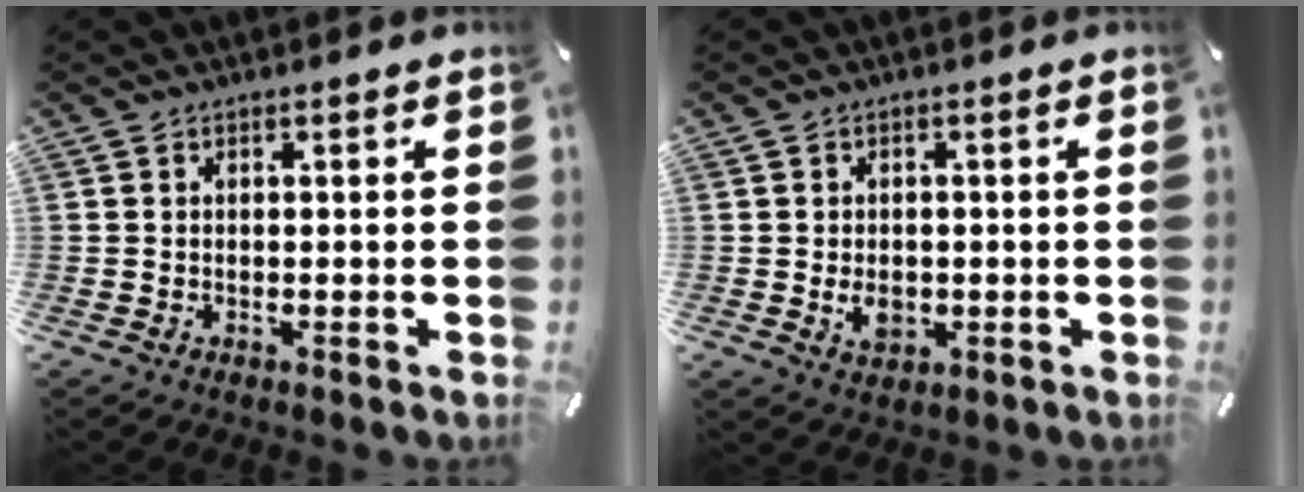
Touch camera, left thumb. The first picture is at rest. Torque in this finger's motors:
{"motor_torque": [0.49, 1.35, 0.06, 0.02, 0.00]}